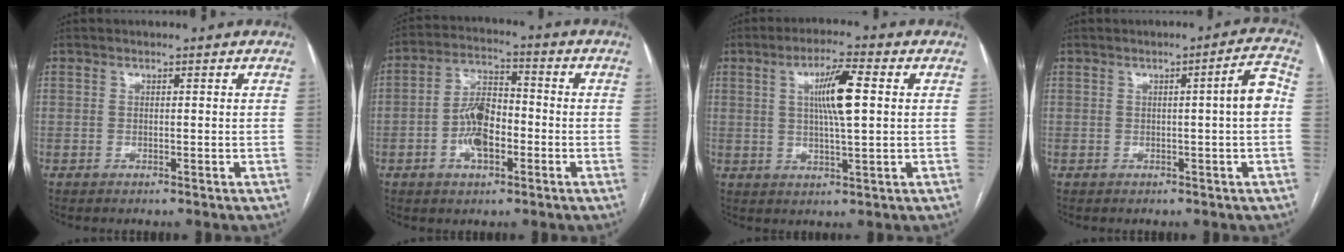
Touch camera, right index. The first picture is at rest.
{"total": 8.3, "force": [-2.4, 3.9, 6.9], "torque": [-0.139, 0.017, -0.044]}
{"total": 7.8, "force": [1.6, 0.7, 7.6], "torque": [-0.139, 0.005, 0.028]}
{"total": 4.4, "force": [-0.1, -0.3, 4.4], "torque": [-0.059, 0.008, -0.001]}